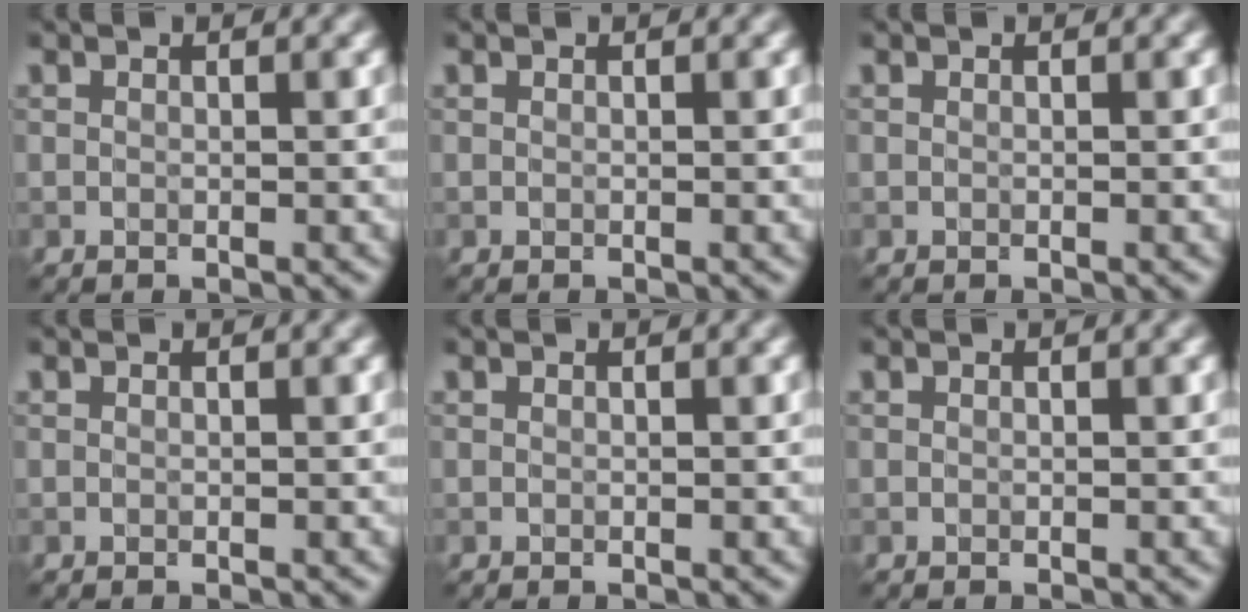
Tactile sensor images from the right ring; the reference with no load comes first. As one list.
[{"total": 0.0}, {"total": 0.0}, {"total": 0.0}, {"total": 0.0}, {"total": 0.0}]